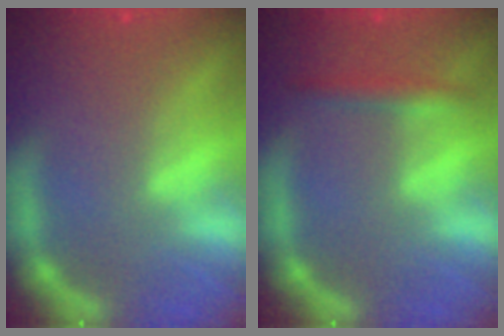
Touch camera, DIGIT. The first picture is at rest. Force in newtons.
{"total": 1.9}